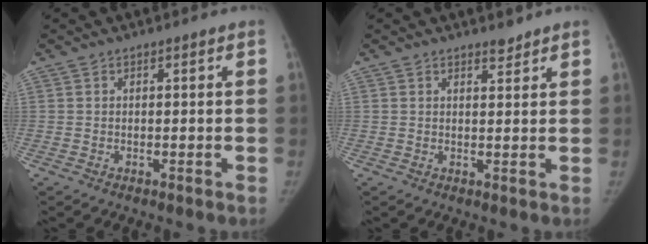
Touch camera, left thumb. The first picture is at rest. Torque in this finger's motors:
{"motor_torque": [0.30, -0.45, 0.59, -0.50, 0.07]}